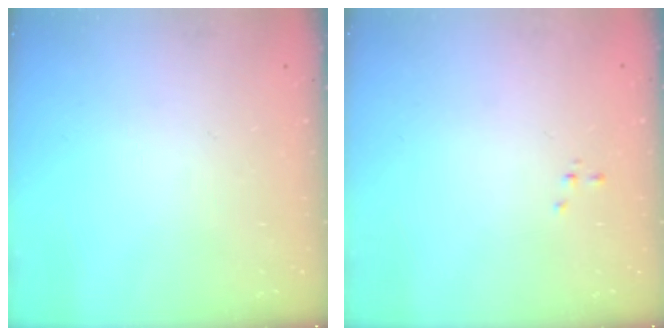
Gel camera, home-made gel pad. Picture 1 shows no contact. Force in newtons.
{"total": 0.0}